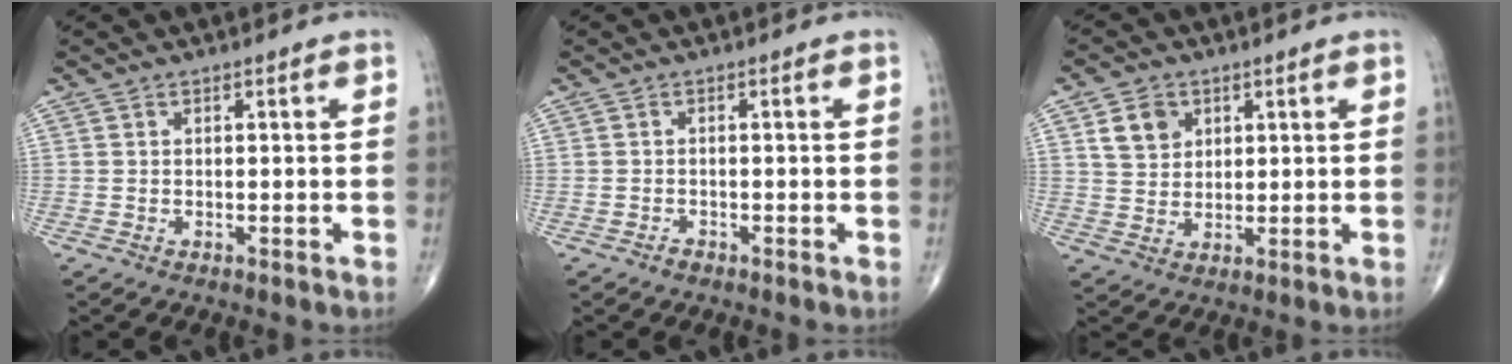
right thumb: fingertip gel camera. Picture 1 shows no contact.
{"total": 0.9, "force": [-0.7, 0.5, 0.2], "torque": [-0.003, 0.002, -0.014]}
{"total": 6.2, "force": [2.6, 4.9, 2.8], "torque": [-0.029, -0.011, 0.049]}